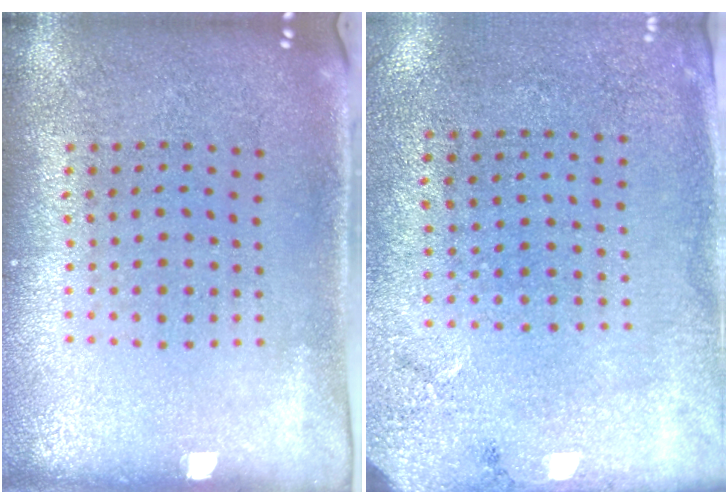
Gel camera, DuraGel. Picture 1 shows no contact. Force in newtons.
{"total": 2.7, "press": 2.1, "slide": 1.7}